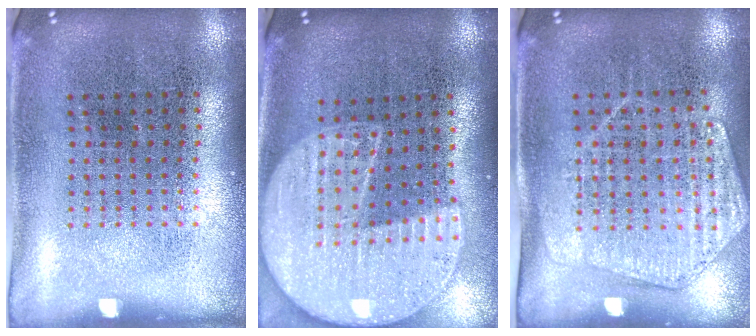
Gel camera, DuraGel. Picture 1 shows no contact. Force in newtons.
{"total": 2.3, "press": 2.0, "slide": 1.1}
{"total": 1.5, "press": 1.4, "slide": 0.3}